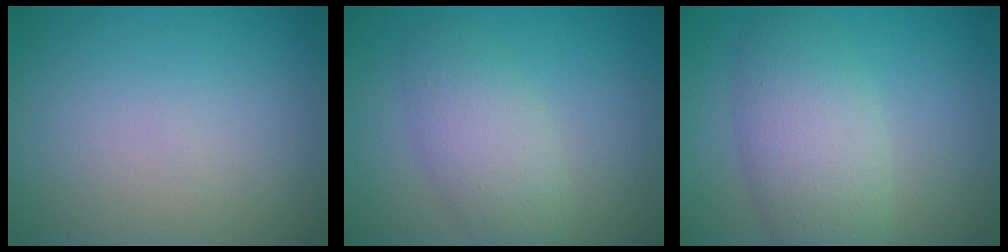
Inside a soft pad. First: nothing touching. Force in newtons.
{"total": 4.1, "press": 4.1, "slide": 0.1}
{"total": 5.6, "press": 5.6, "slide": 0.1}